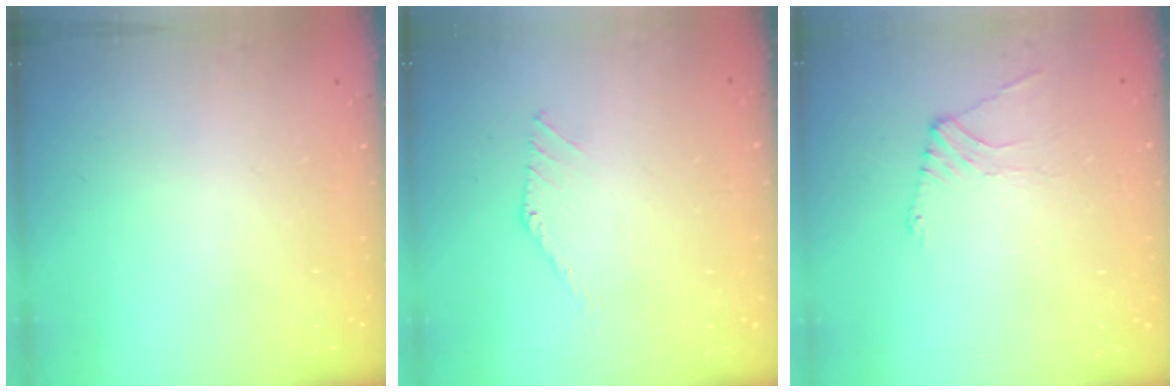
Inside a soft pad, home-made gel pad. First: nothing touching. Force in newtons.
{"total": 0.0}
{"total": 0.7, "press": 0.6, "slide": 0.3}